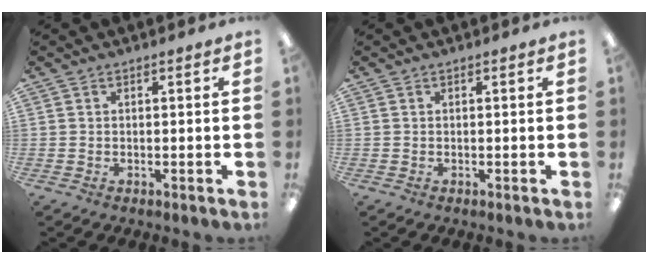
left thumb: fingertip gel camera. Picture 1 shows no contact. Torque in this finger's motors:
{"motor_torque": [0.00, 0.00, 0.00, 0.00, 0.00]}